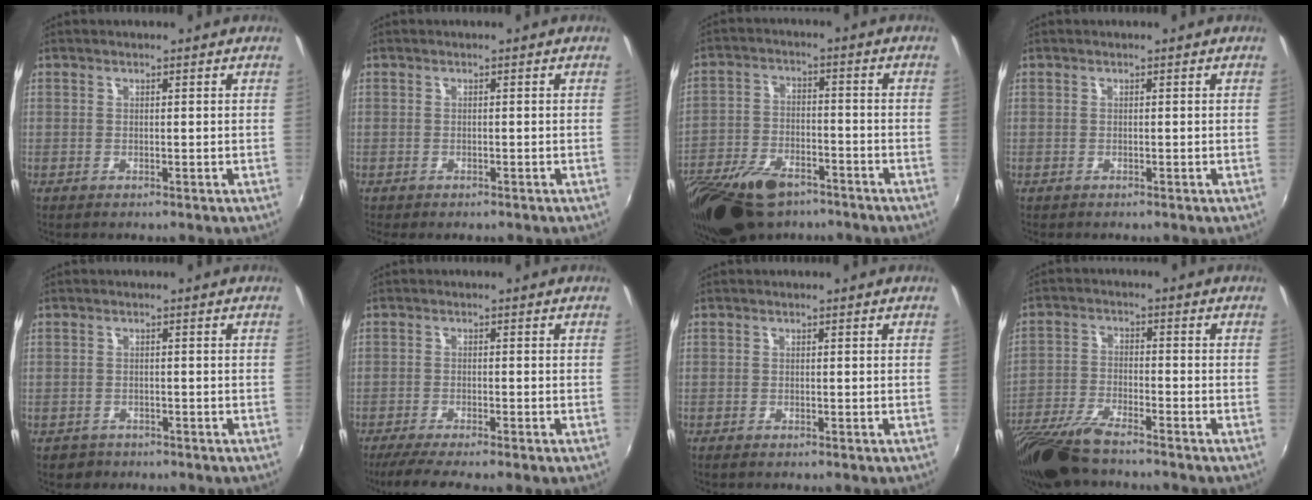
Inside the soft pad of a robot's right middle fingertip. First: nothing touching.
{"total": 1.1, "force": [-0.9, 0.5, 0.3], "torque": [-0.010, -0.006, -0.013]}
{"total": 18.7, "force": [-12.8, 9.2, 10.1], "torque": [-0.234, -0.028, -0.226]}
{"total": 0.0}
{"total": 2.3, "force": [-1.5, 1.7, 0.2], "torque": [-0.012, -0.001, -0.022]}
{"total": 6.4, "force": [-5.3, -0.2, 3.6], "torque": [-0.080, -0.018, -0.088]}
{"total": 1.3, "force": [-1.1, 0.4, 0.7], "torque": [-0.015, -0.005, -0.019]}
{"total": 11.4, "force": [-9.4, 2.3, 6.1], "torque": [-0.139, -0.025, -0.182]}